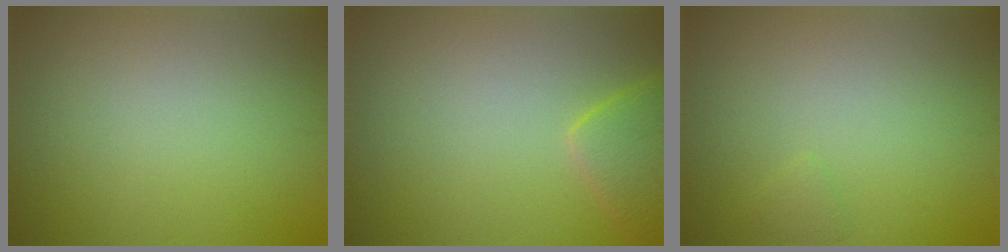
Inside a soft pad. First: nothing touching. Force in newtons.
{"total": 3.2, "press": 3.2, "slide": 0.2}
{"total": 0.7, "press": 0.7, "slide": 0.0}